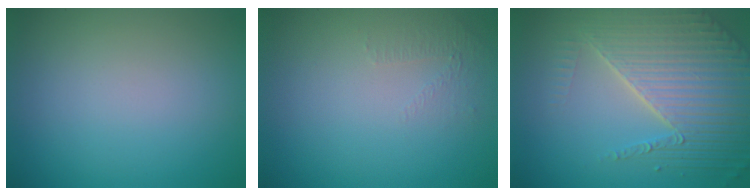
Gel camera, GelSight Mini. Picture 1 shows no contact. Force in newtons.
{"total": 0.9, "press": 0.4, "slide": 0.8}
{"total": 6.3, "press": 5.0, "slide": 3.7}